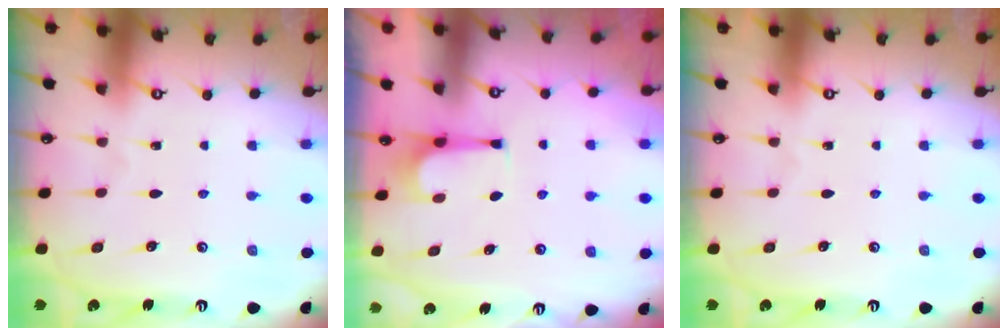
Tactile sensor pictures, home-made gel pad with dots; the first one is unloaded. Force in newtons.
{"total": 1.4, "press": 1.4, "slide": 0.4}
{"total": 0.0}